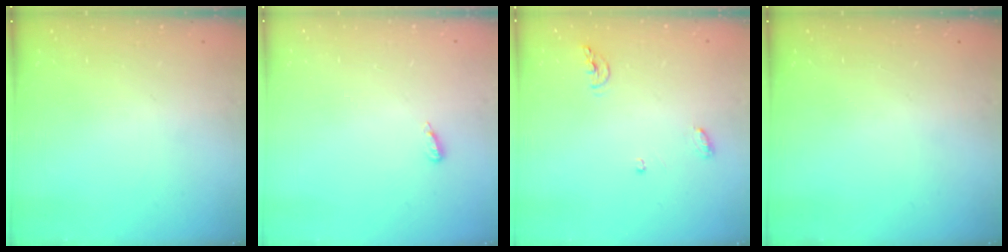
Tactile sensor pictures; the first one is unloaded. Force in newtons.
{"total": 4.4, "press": 3.4, "slide": 2.9}
{"total": 6.0, "press": 6.0, "slide": 0.2}
{"total": 0.0}